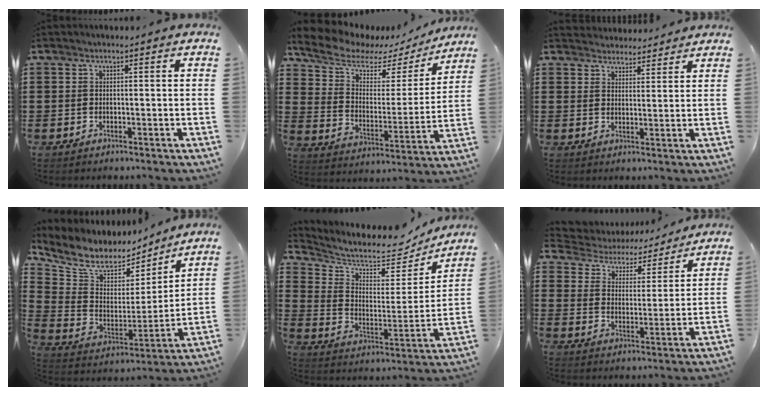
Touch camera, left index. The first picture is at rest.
{"total": 8.0, "force": [6.3, 3.4, 3.5], "torque": [-0.100, -0.030, 0.109]}
{"total": 3.2, "force": [3.1, 0.5, -0.3], "torque": [-0.005, -0.009, 0.060]}
{"total": 8.0, "force": [6.4, 3.9, 2.6], "torque": [-0.083, -0.045, 0.113]}
{"total": 6.0, "force": [5.6, 1.2, 1.6], "torque": [-0.065, -0.044, 0.094]}
{"total": 3.8, "force": [3.7, 1.0, 0.4], "torque": [-0.034, -0.030, 0.055]}